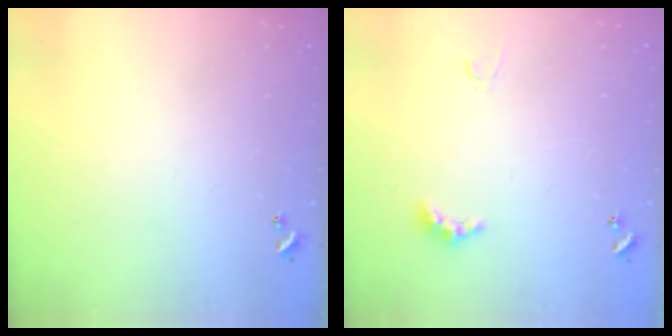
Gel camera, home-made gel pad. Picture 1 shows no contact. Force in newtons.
{"total": 2.9, "press": 2.8, "slide": 0.6}